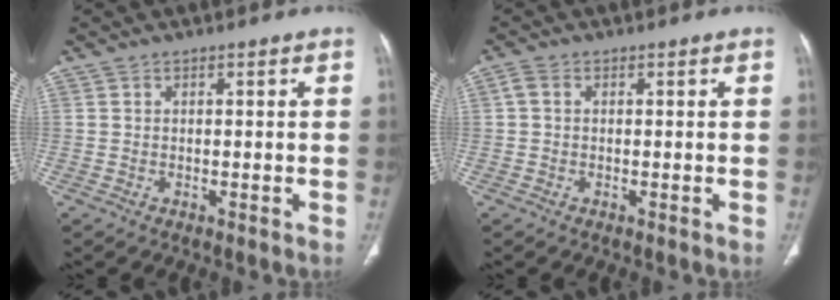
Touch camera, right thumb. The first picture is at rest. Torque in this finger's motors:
{"motor_torque": [0.02, 0.01, 0.09, -0.11, 0.00]}